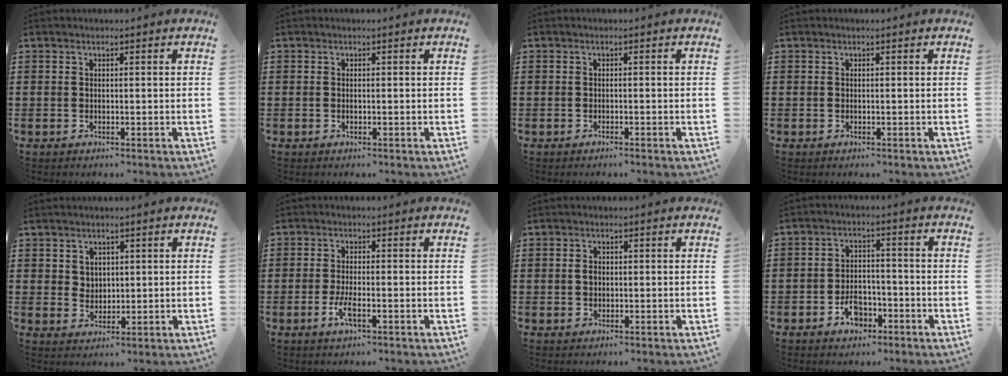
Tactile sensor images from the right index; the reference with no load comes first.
{"total": 0.0}
{"total": 0.7, "force": [-0.6, -0.2, 0.1], "torque": [-0.004, -0.003, -0.012]}
{"total": 0.0}
{"total": 2.5, "force": [1.5, 1.9, 0.3], "torque": [-0.014, 0.010, 0.027]}
{"total": 3.2, "force": [-1.3, 0.7, 2.9], "torque": [-0.061, -0.006, -0.027]}
{"total": 1.4, "force": [0.0, 0.9, 1.0], "torque": [-0.022, 0.006, -0.001]}
{"total": 4.5, "force": [-2.6, 2.6, 2.5], "torque": [-0.042, 0.000, -0.050]}